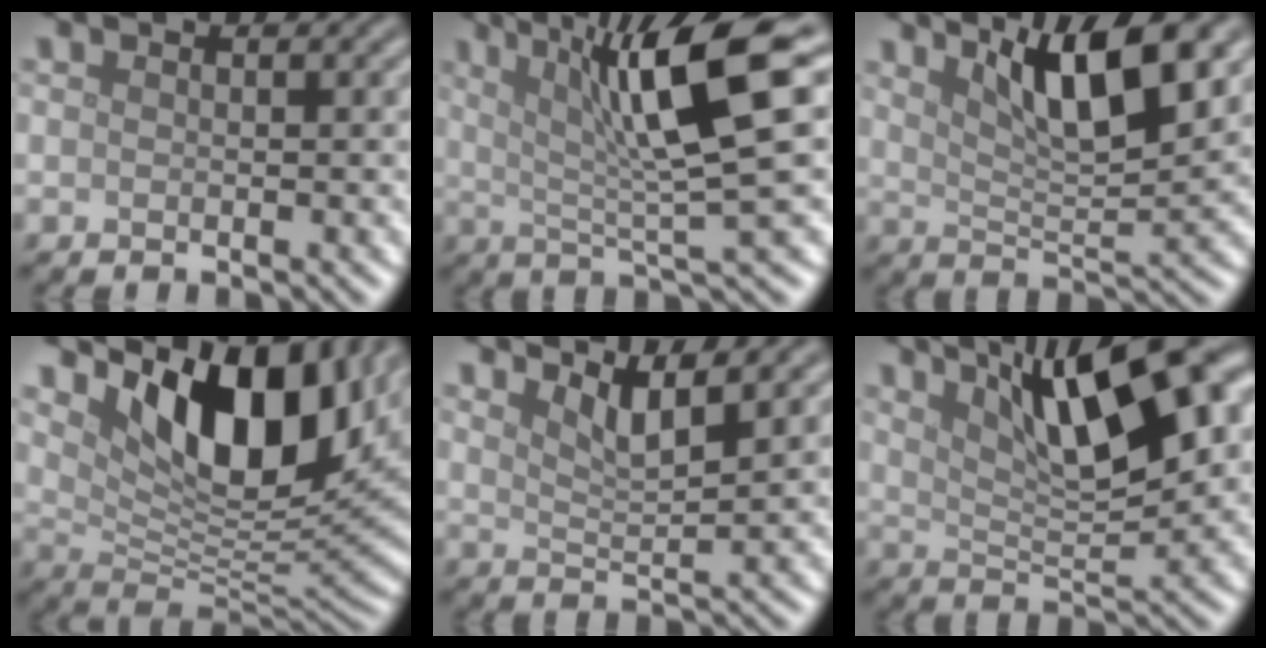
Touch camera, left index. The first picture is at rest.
{"total": 10.6, "force": [3.1, 2.0, 9.9], "torque": [-0.145, 0.005, 0.052]}
{"total": 7.5, "force": [4.2, 1.8, 6.0], "torque": [-0.090, 0.002, 0.073]}
{"total": 11.9, "force": [5.8, 5.5, 8.8], "torque": [-0.140, -0.008, 0.109]}
{"total": 3.1, "force": [2.3, 0.5, 1.9], "torque": [-0.030, -0.004, 0.043]}
{"total": 12.6, "force": [5.8, 3.8, 10.5], "torque": [-0.144, 0.023, 0.086]}